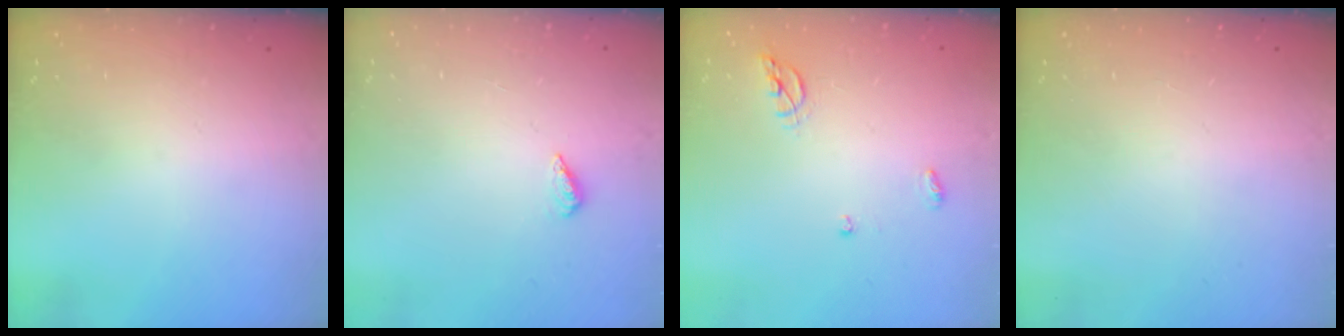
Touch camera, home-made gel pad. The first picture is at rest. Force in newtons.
{"total": 2.3, "press": 2.2, "slide": 0.8}
{"total": 6.5, "press": 6.5, "slide": 0.1}
{"total": 0.0}